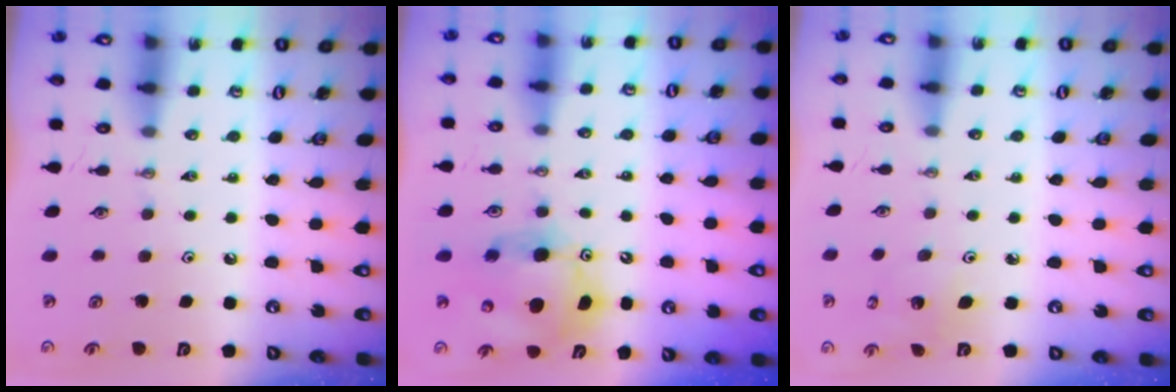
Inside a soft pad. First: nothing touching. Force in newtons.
{"total": 13.2, "press": 13.1, "slide": 2.1}
{"total": 3.1, "press": 3.1, "slide": 0.1}